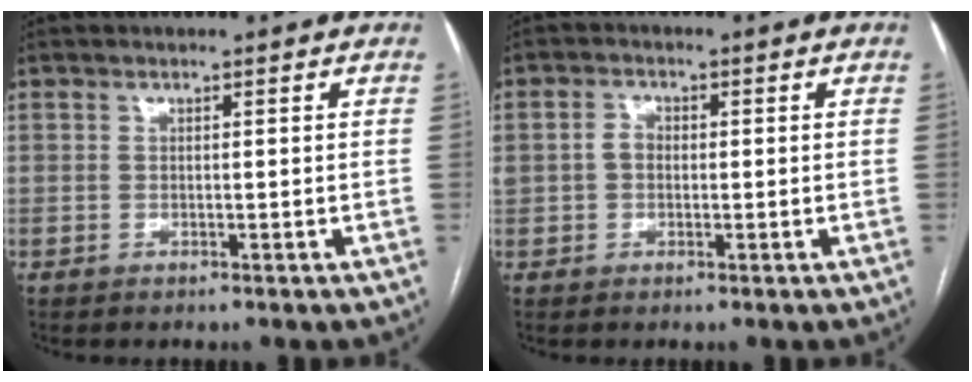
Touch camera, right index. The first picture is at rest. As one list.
[{"total": 3.4, "force": [0.1, 2.6, 2.1], "torque": [-0.053, 0.020, 0.002]}]